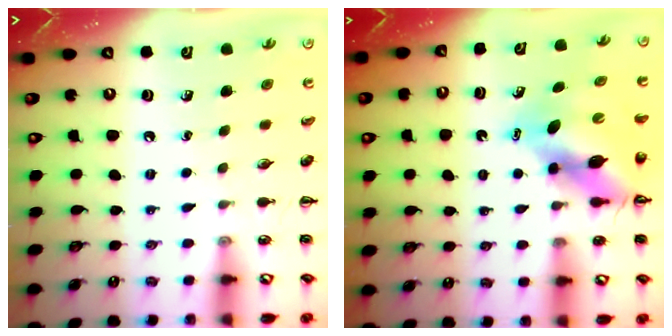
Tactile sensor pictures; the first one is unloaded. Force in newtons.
{"total": 9.3, "press": 9.0, "slide": 2.5}